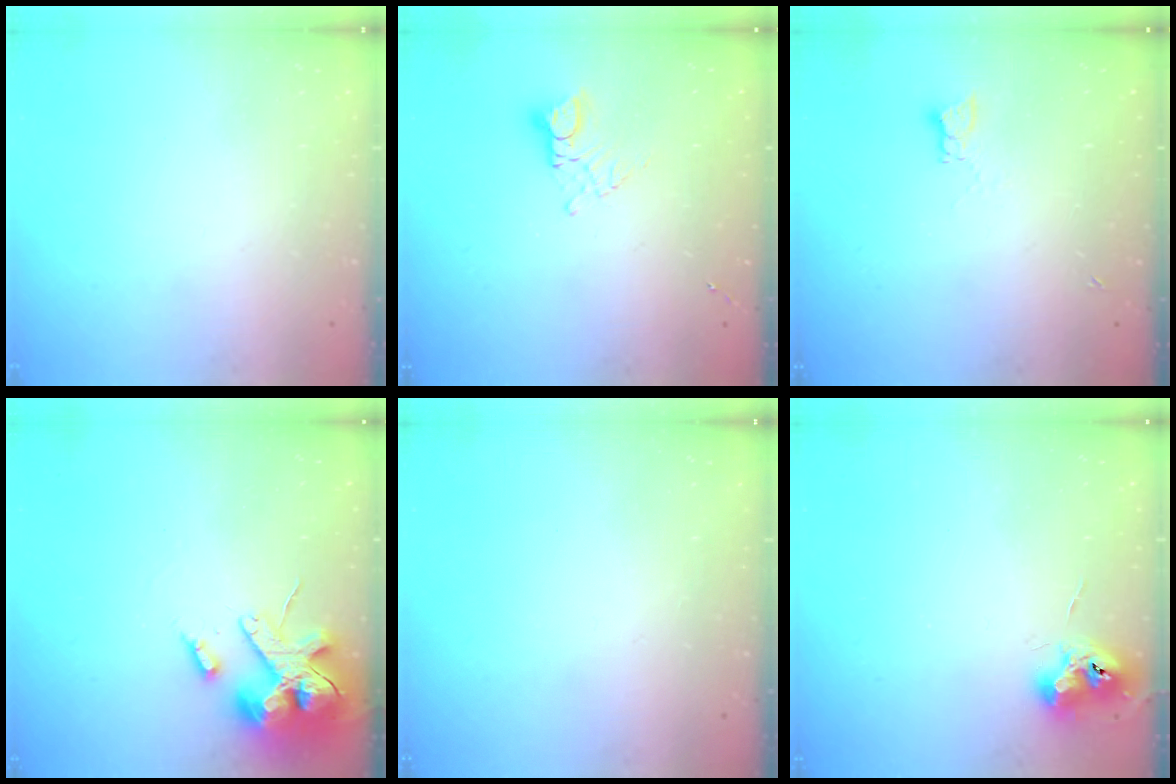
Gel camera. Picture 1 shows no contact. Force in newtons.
{"total": 6.1, "press": 6.1, "slide": 0.6}
{"total": 2.0, "press": 2.0, "slide": 0.2}
{"total": 13.1, "press": 13.0, "slide": 1.9}
{"total": 0.0}
{"total": 9.1, "press": 9.1, "slide": 0.4}